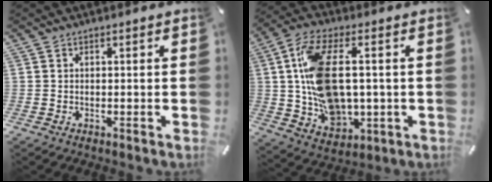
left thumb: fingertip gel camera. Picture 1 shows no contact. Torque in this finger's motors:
{"motor_torque": [1.94, 3.06, 0.58, -0.10, 0.35]}